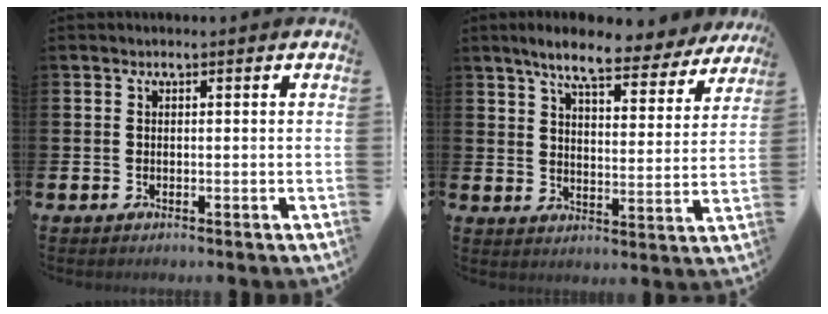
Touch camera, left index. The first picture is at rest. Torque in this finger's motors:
{"motor_torque": [1.07, -1.07, 0.64, 0.21]}